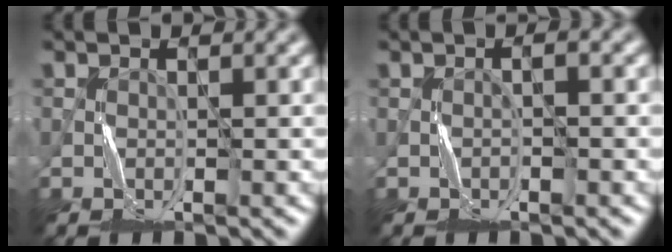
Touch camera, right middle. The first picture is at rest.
{"total": 1.1, "force": [0.0, 0.4, 1.1], "torque": [-0.012, 0.000, -0.001]}